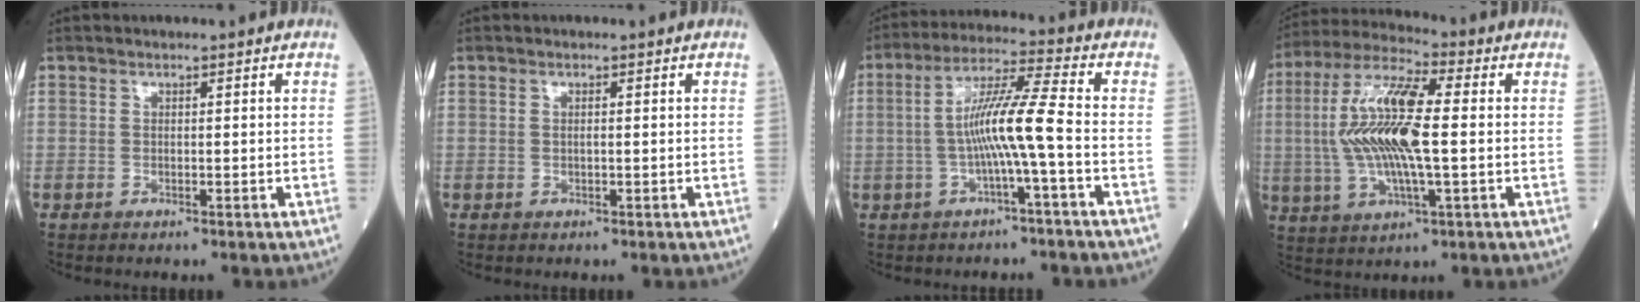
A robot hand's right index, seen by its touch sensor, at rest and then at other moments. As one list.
[{"total": 0.7, "force": [0.1, 0.1, 0.7], "torque": [-0.015, 0.000, 0.001]}, {"total": 8.8, "force": [-1.6, -0.8, 8.6], "torque": [-0.161, 0.016, -0.031]}, {"total": 14.8, "force": [0.3, 3.0, 14.5], "torque": [-0.305, 0.010, 0.001]}]